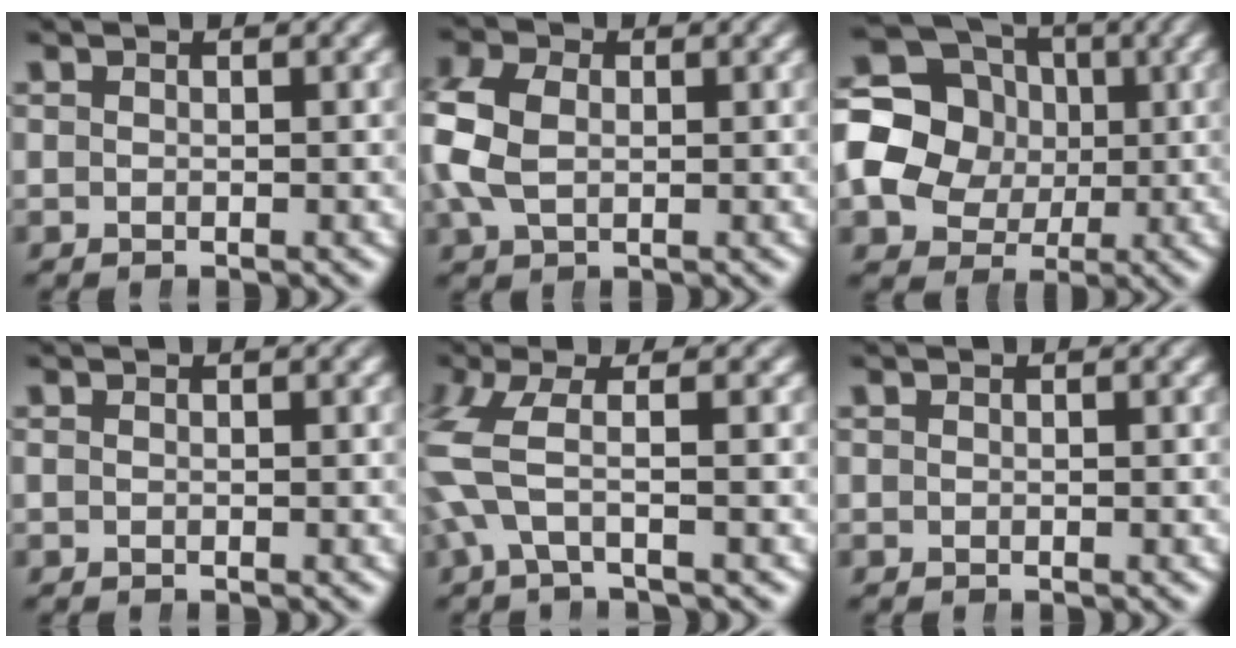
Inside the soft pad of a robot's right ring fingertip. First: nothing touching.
{"total": 4.5, "force": [0.5, 3.5, 2.9], "torque": [-0.076, -0.006, 0.016]}
{"total": 17.2, "force": [2.6, 15.2, 7.6], "torque": [-0.167, -0.025, 0.032]}
{"total": 0.0}
{"total": 4.4, "force": [0.1, 1.9, 3.9], "torque": [-0.095, 0.001, 0.001]}
{"total": 0.0}